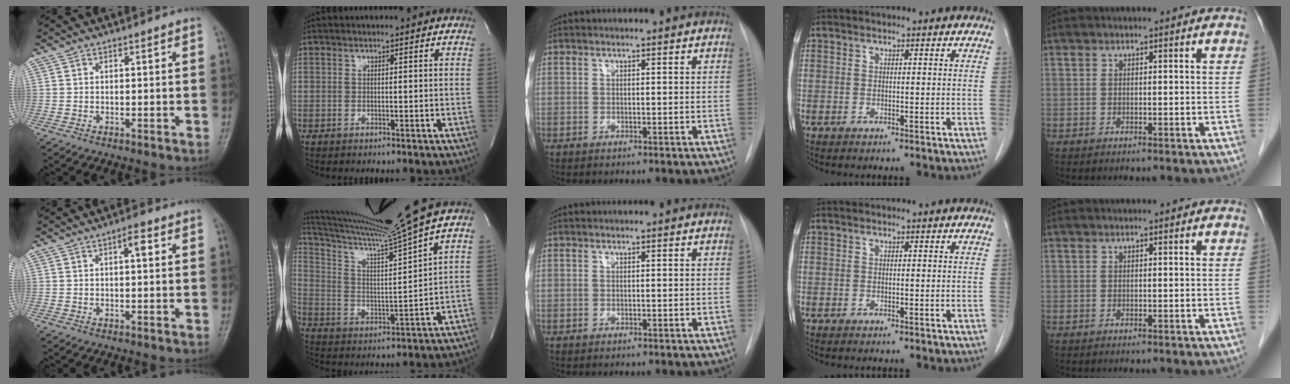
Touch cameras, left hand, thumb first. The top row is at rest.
{"thumb": {"total": 2.7, "force": [1.0, 0.9, 2.3], "torque": [-0.033, 0.002, 0.014]}, "index": {"total": 15.6, "force": [13.4, -4.0, 7.0], "torque": [-0.132, -0.045, 0.222]}}